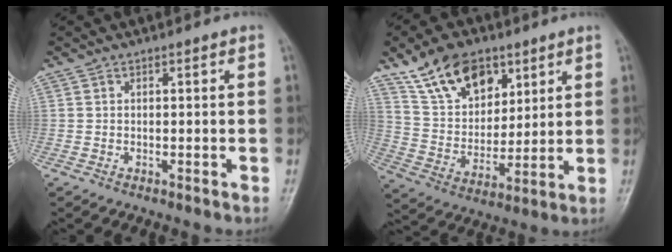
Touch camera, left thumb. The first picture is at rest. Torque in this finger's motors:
{"motor_torque": [1.46, 1.46, 0.64, -0.64, 0.13]}